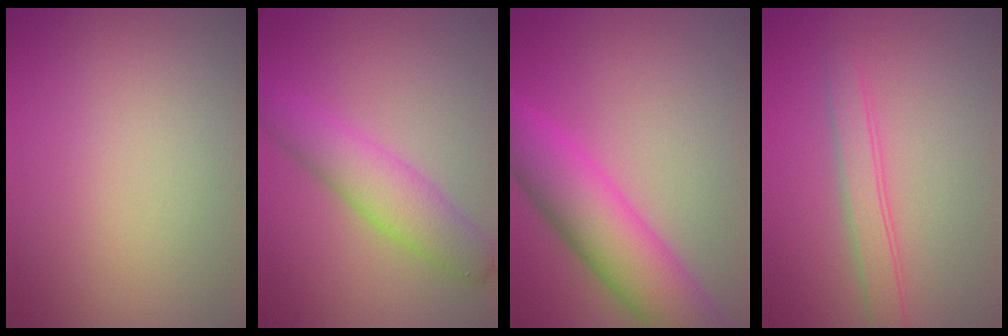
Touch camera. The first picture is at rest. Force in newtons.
{"total": 4.8, "press": 4.8, "slide": 0.1}
{"total": 8.5, "press": 8.5, "slide": 0.4}
{"total": 2.4, "press": 2.4, "slide": 0.1}